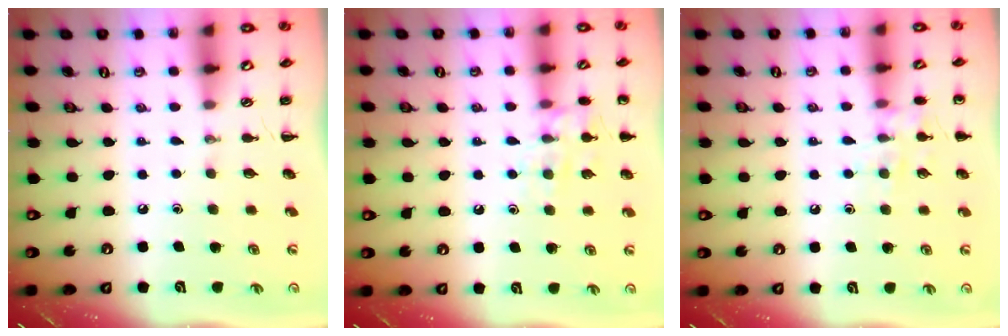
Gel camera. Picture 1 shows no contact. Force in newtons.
{"total": 10.3, "press": 10.2, "slide": 0.8}
{"total": 8.8, "press": 8.7, "slide": 1.5}